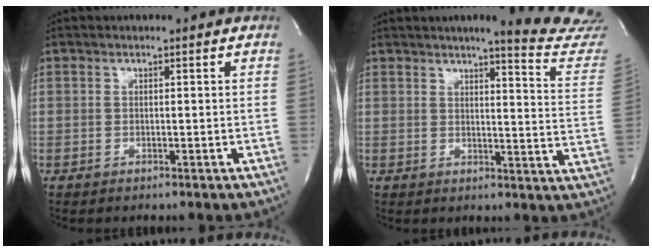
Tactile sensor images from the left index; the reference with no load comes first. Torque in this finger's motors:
{"motor_torque": [0.02, -0.46, 0.41, 0.04]}